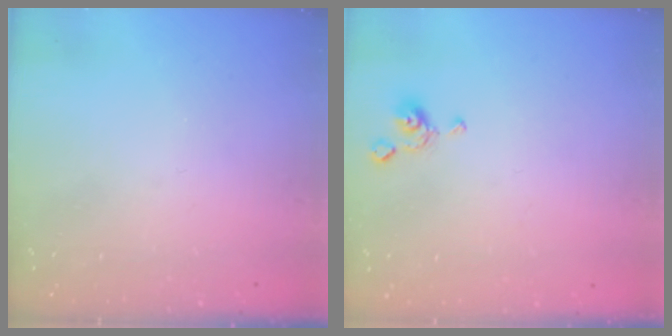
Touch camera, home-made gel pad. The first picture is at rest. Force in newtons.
{"total": 3.9, "press": 3.9, "slide": 0.4}